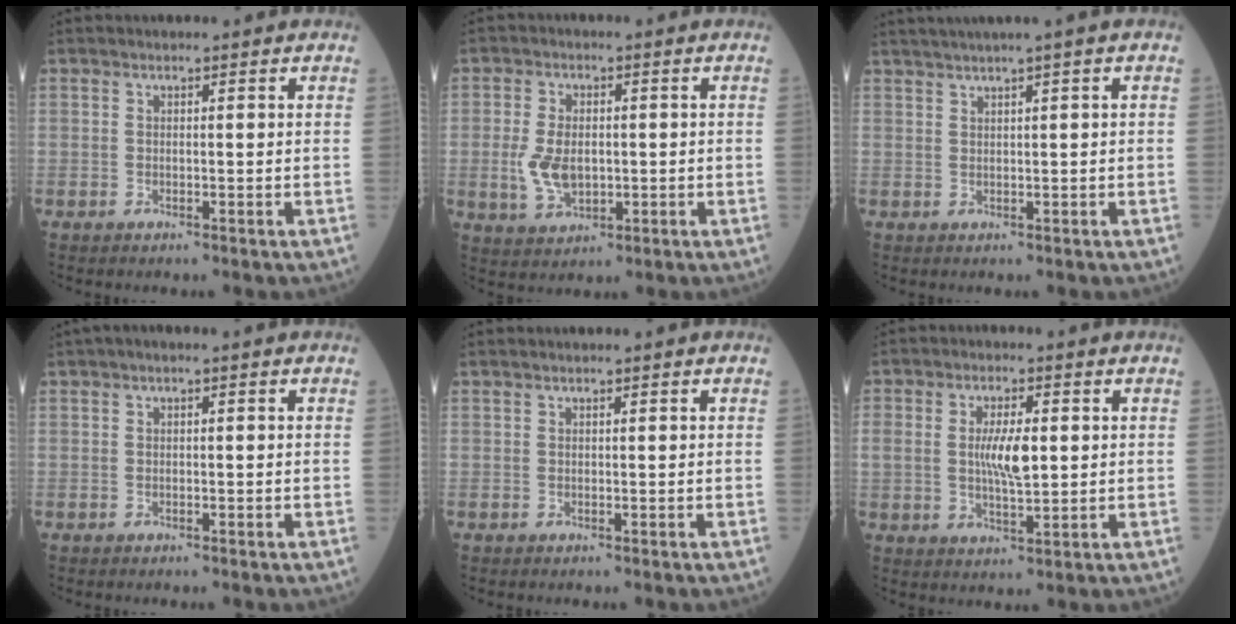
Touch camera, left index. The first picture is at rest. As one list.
[{"total": 6.3, "force": [-0.6, 3.9, 5.0], "torque": [-0.114, 0.000, 0.001]}, {"total": 3.8, "force": [2.8, -1.1, 2.4], "torque": [-0.043, 0.015, 0.059]}, {"total": 0.7, "force": [0.1, 0.3, 0.6], "torque": [-0.010, 0.006, 0.003]}, {"total": 0.0}, {"total": 6.3, "force": [0.6, 2.1, 5.9], "torque": [-0.119, 0.004, 0.017]}]